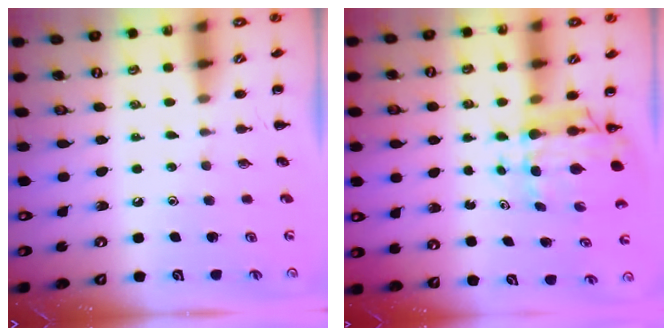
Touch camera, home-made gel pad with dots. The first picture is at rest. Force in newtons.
{"total": 6.9, "press": 6.6, "slide": 2.2}